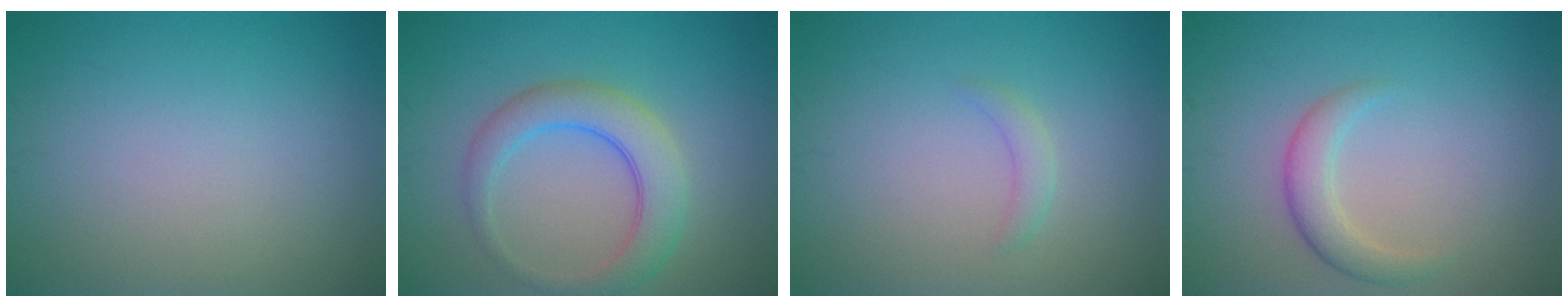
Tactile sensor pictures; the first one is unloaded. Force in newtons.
{"total": 4.6, "press": 4.6, "slide": 0.2}
{"total": 1.1, "press": 1.1, "slide": 0.1}
{"total": 2.4, "press": 2.4, "slide": 0.1}